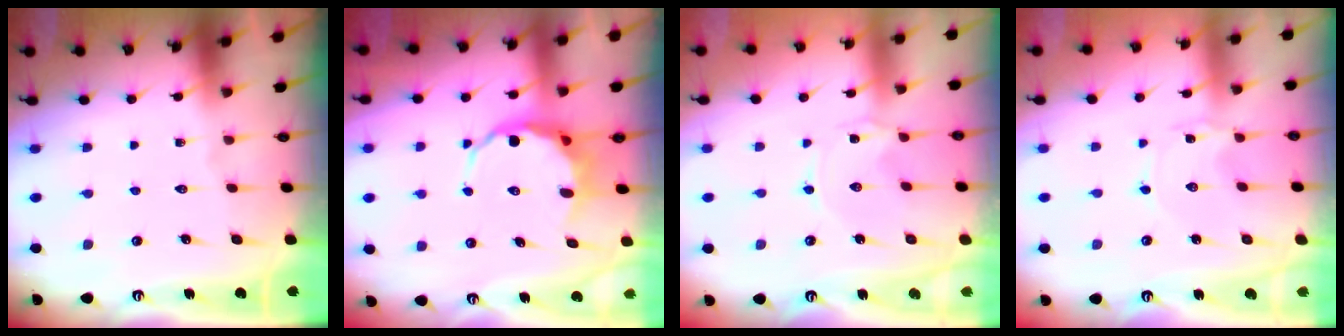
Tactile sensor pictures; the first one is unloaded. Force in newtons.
{"total": 6.9, "press": 6.6, "slide": 1.7}
{"total": 0.0}
{"total": 0.6, "press": 0.6, "slide": 0.1}